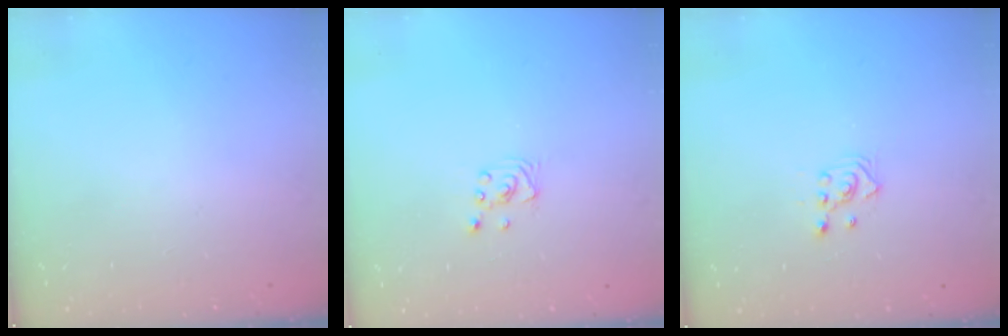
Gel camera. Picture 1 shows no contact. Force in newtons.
{"total": 2.3, "press": 2.3, "slide": 0.2}
{"total": 2.6, "press": 2.4, "slide": 1.0}